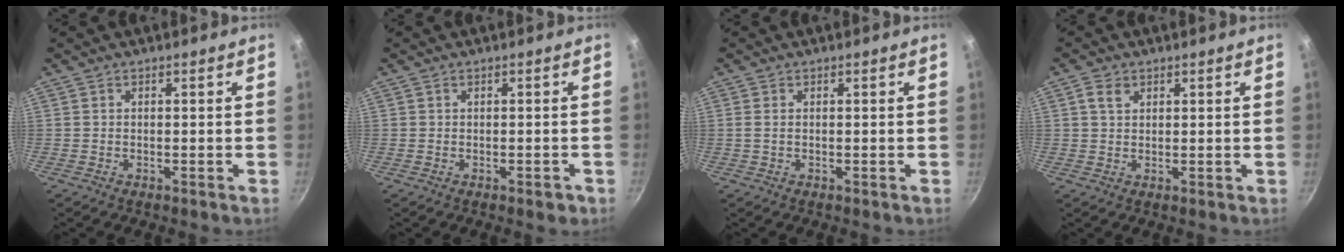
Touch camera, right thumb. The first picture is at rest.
{"total": 1.8, "force": [-0.8, 0.9, 1.3], "torque": [-0.006, 0.011, -0.006]}
{"total": 1.0, "force": [0.2, 0.5, 0.9], "torque": [-0.019, 0.000, 0.001]}
{"total": 2.7, "force": [1.3, 1.8, 1.5], "torque": [-0.021, 0.000, 0.024]}